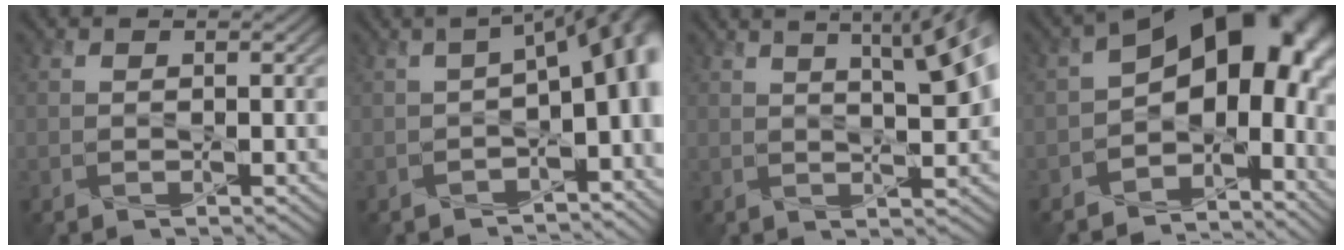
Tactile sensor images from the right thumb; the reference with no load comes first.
{"total": 11.3, "force": [-1.6, 5.7, 9.6], "torque": [-0.118, -0.026, -0.002]}
{"total": 10.0, "force": [4.1, 3.1, 8.6], "torque": [-0.098, 0.034, 0.042]}
{"total": 15.6, "force": [-2.2, 10.1, 11.7], "torque": [-0.147, -0.018, -0.024]}